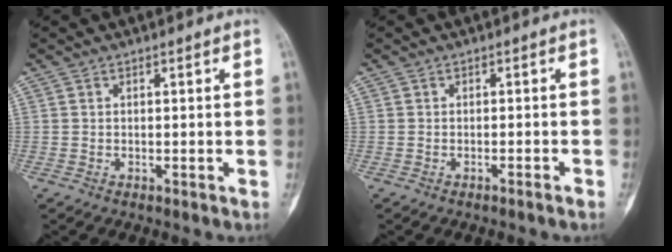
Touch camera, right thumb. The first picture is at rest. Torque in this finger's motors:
{"motor_torque": [-0.53, -0.09, -0.34, -0.27, -0.05]}